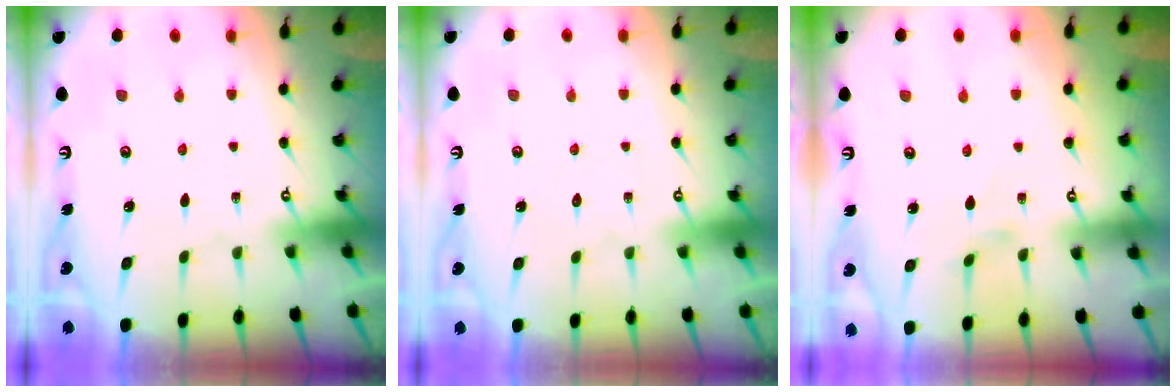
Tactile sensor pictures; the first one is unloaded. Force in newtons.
{"total": 1.8, "press": 1.7, "slide": 0.1}
{"total": 1.3, "press": 1.2, "slide": 0.4}